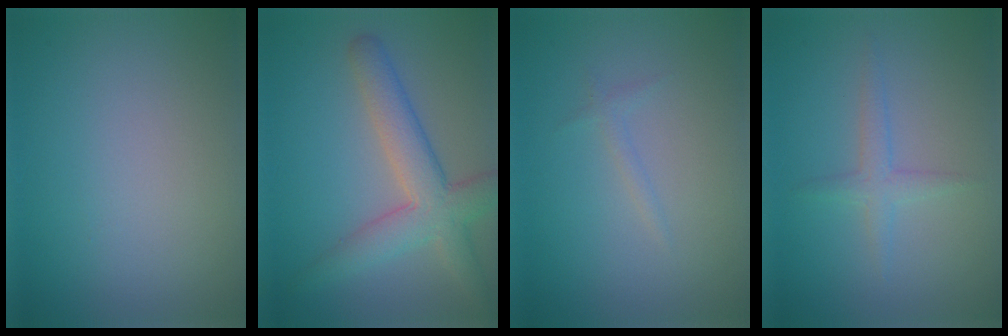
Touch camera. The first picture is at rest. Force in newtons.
{"total": 5.5, "press": 5.5, "slide": 0.5}
{"total": 0.7, "press": 0.7, "slide": 0.1}
{"total": 1.6, "press": 1.6, "slide": 0.1}